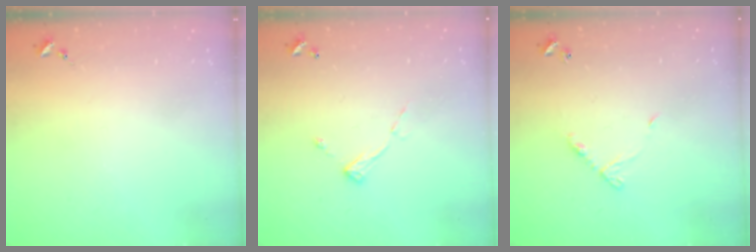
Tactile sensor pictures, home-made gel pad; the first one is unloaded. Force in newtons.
{"total": 6.7, "press": 6.7, "slide": 0.3}
{"total": 6.9, "press": 6.8, "slide": 0.6}